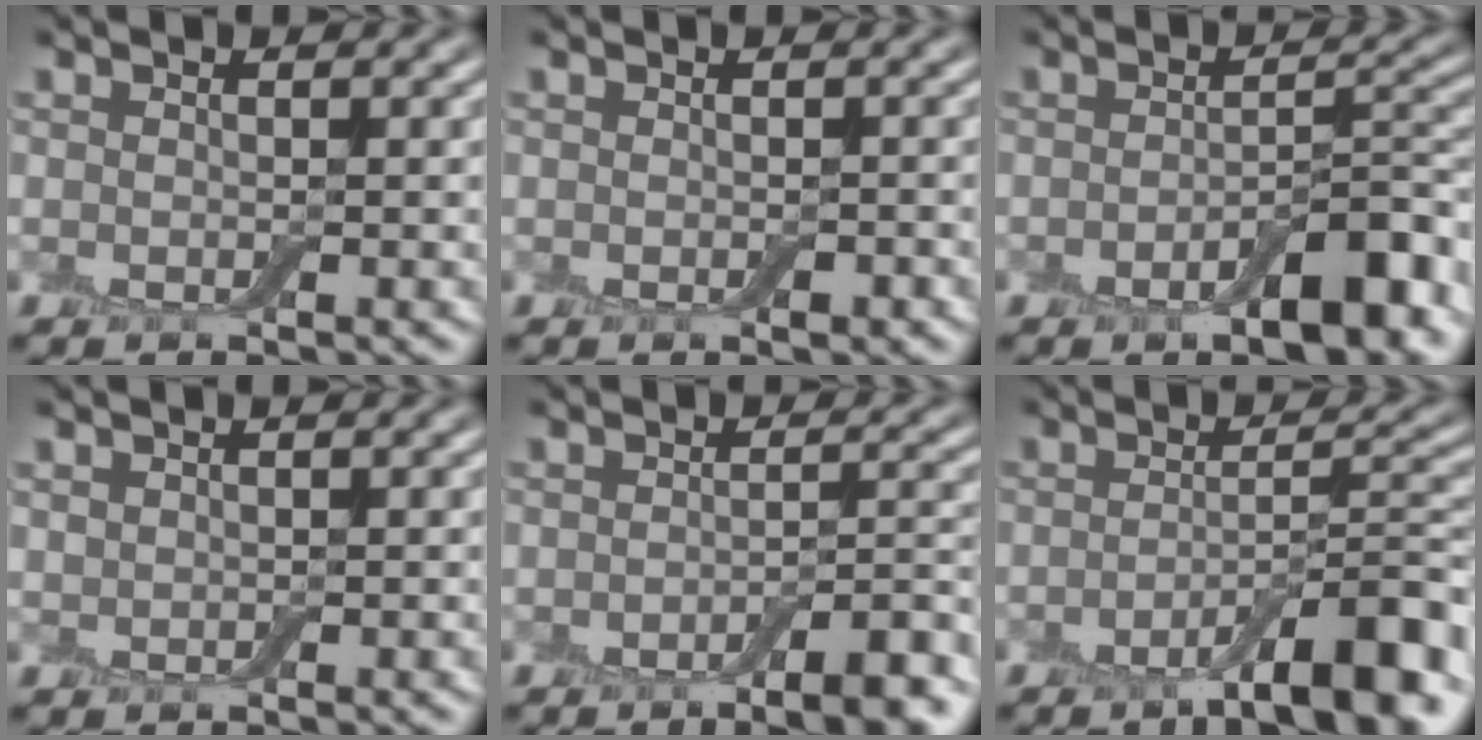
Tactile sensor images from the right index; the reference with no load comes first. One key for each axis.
{"total": 0.8, "fx": -0.3, "fy": 0.3, "fz": 0.7, "tx": -0.011, "ty": 0.001, "tz": -0.003}
{"total": 6.1, "fx": -2.8, "fy": 2.0, "fz": 5.1, "tx": -0.069, "ty": 0.008, "tz": -0.043}
{"total": 0.6, "fx": 0.4, "fy": 0.4, "fz": 0.1, "tx": -0.003, "ty": 0.000, "tz": 0.009}
{"total": 5.3, "fx": -3.2, "fy": 1.3, "fz": 4.0, "tx": -0.049, "ty": 0.002, "tz": -0.046}
{"total": 7.5, "fx": -4.0, "fy": 1.6, "fz": 6.2, "tx": -0.083, "ty": 0.009, "tz": -0.063}